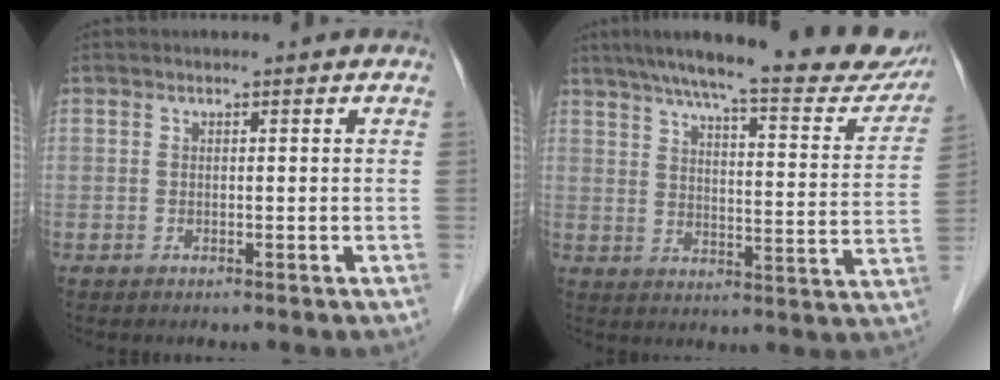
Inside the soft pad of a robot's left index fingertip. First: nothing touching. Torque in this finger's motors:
{"motor_torque": [1.07, -1.07, 0.62, 0.10]}